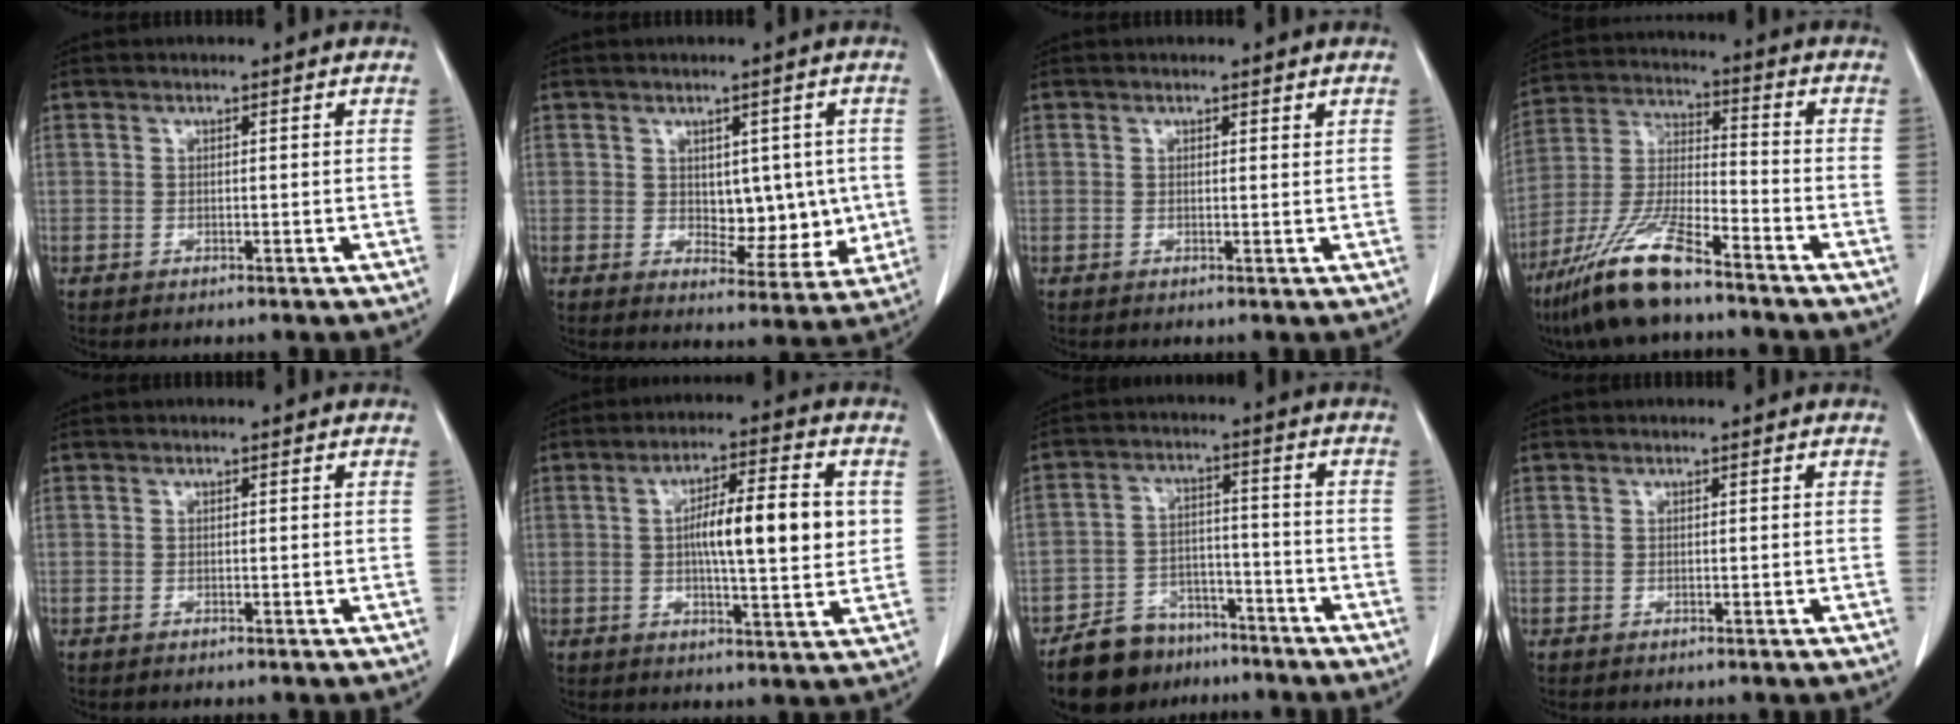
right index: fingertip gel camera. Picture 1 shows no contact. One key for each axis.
{"total": 7.4, "fx": 0.5, "fy": 4.5, "fz": 5.9, "tx": -0.060, "ty": 0.003, "tz": 0.023}
{"total": 0.5, "fx": 0.5, "fy": 0.1, "fz": 0.2, "tx": -0.004, "ty": -0.002, "tz": 0.006}
{"total": 13.2, "fx": -9.6, "fy": 1.6, "fz": 8.9, "tx": -0.191, "ty": -0.023, "tz": -0.182}
{"total": 0.0}
{"total": 11.5, "fx": 1.3, "fy": 2.0, "fz": 11.3, "tx": -0.180, "ty": 0.012, "tz": 0.016}
{"total": 9.8, "fx": -7.9, "fy": 5.3, "fz": 2.4, "tx": -0.043, "ty": 0.013, "tz": -0.132}
{"total": 0.0}